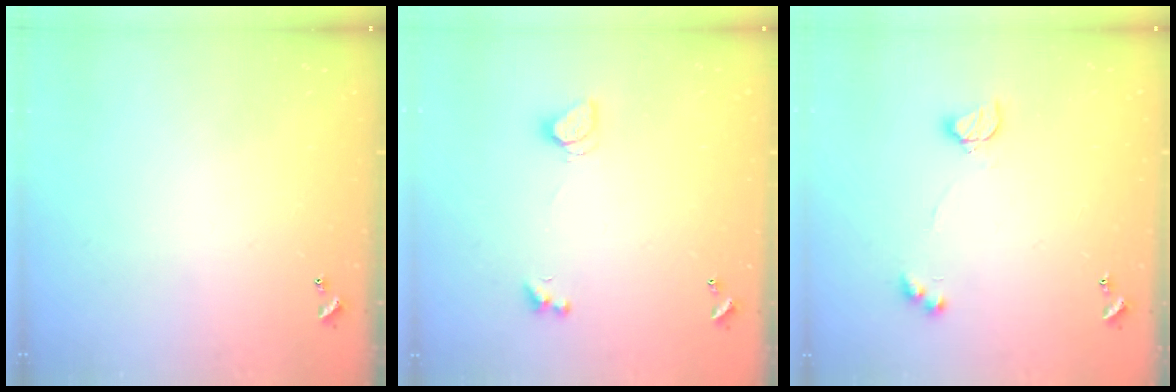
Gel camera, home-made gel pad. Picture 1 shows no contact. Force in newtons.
{"total": 2.2, "press": 2.1, "slide": 0.5}
{"total": 5.3, "press": 5.2, "slide": 0.8}